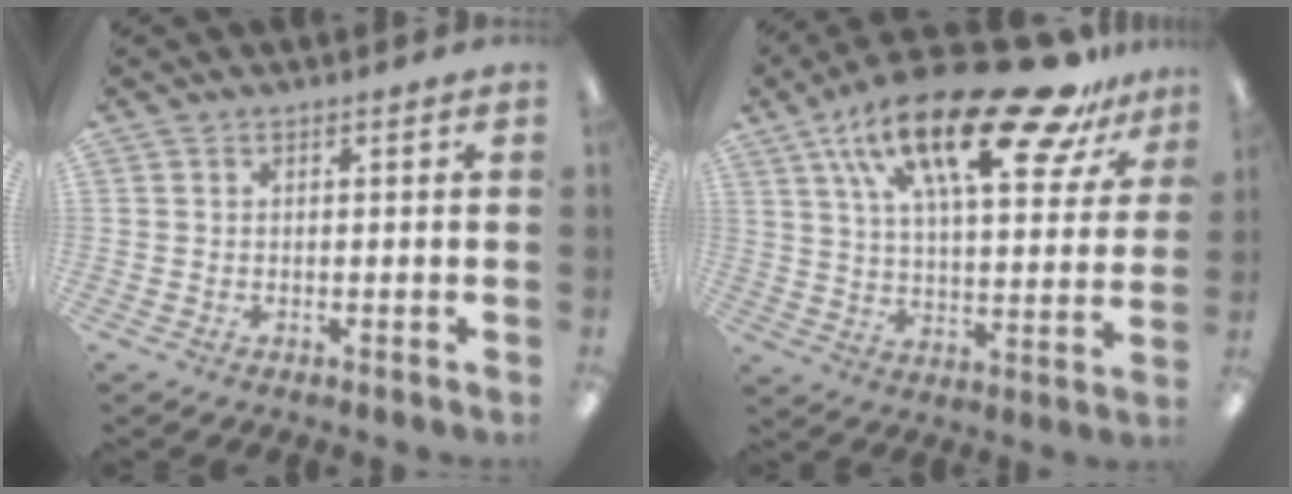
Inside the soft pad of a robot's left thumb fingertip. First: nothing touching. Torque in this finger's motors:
{"motor_torque": [0.54, 0.68, 1.71, -1.06, 0.48]}